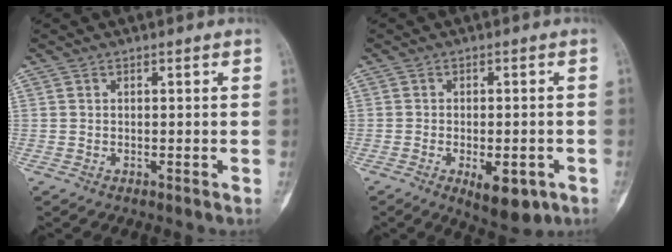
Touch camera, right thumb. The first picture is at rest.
{"total": 1.4, "force": [-0.6, 0.6, 1.1], "torque": [-0.020, 0.005, -0.006]}